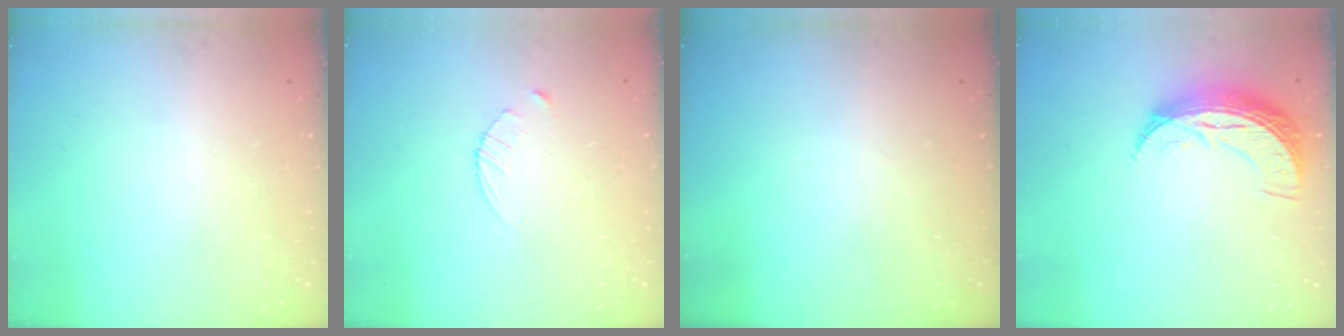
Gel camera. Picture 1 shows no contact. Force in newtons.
{"total": 2.9, "press": 2.9, "slide": 0.4}
{"total": 0.0}
{"total": 10.1, "press": 10.1, "slide": 0.7}